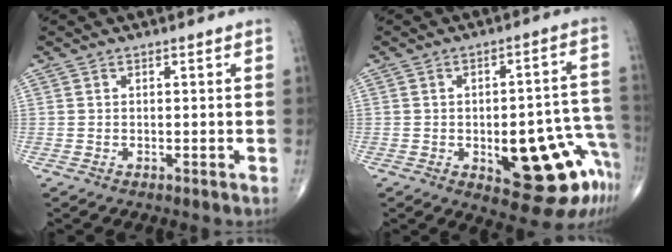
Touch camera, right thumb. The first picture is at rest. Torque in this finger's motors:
{"motor_torque": [1.82, 1.64, 0.76, -0.81, 0.27]}